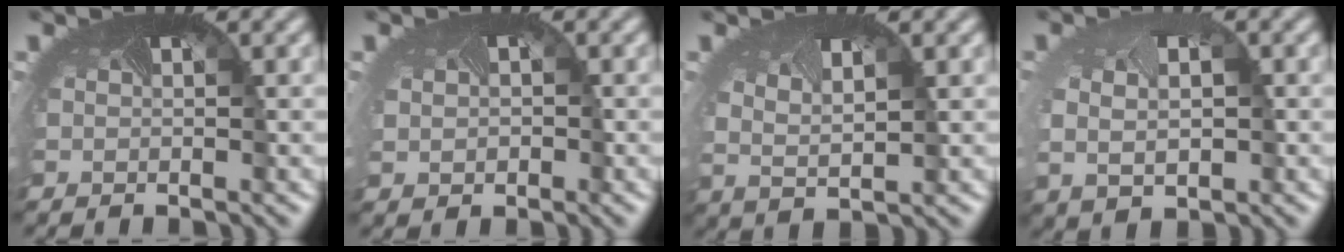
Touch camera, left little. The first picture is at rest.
{"total": 1.4, "force": [0.0, 1.3, 0.5], "torque": [-0.009, -0.004, 0.001]}
{"total": 1.4, "force": [0.7, 0.2, 1.2], "torque": [-0.044, -0.009, 0.013]}
{"total": 4.3, "force": [-0.1, 3.2, 2.8], "torque": [-0.049, -0.007, 0.001]}